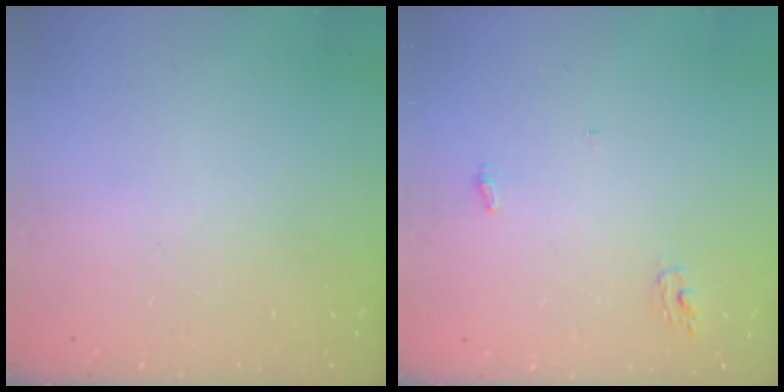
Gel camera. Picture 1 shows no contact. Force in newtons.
{"total": 3.2, "press": 3.2, "slide": 0.2}